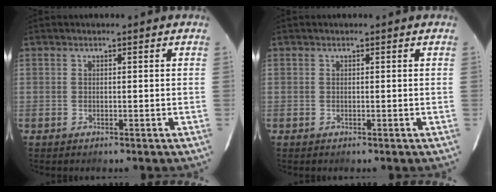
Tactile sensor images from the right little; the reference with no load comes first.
{"total": 0.0}